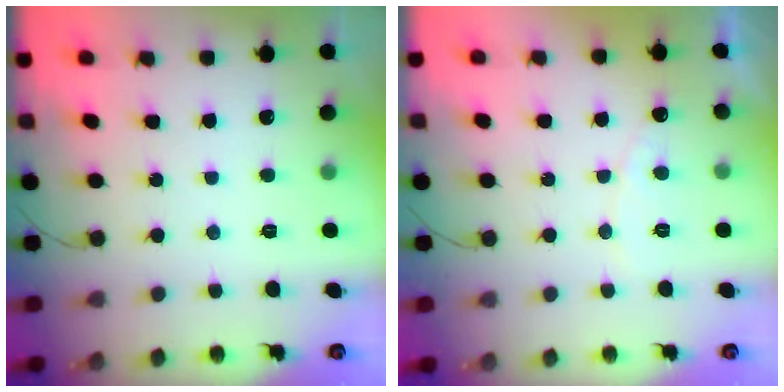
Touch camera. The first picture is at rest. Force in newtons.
{"total": 4.9, "press": 4.8, "slide": 0.3}